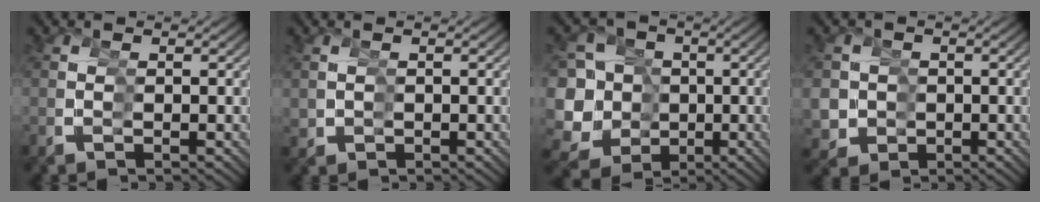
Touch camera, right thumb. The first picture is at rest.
{"total": 1.2, "force": [0.3, 1.2, 0.4], "torque": [-0.012, -0.007, 0.016]}
{"total": 15.8, "force": [-0.1, 14.2, 6.9], "torque": [-0.156, -0.034, -0.001]}
{"total": 6.4, "force": [-0.1, 6.1, 2.1], "torque": [-0.067, -0.031, 0.018]}